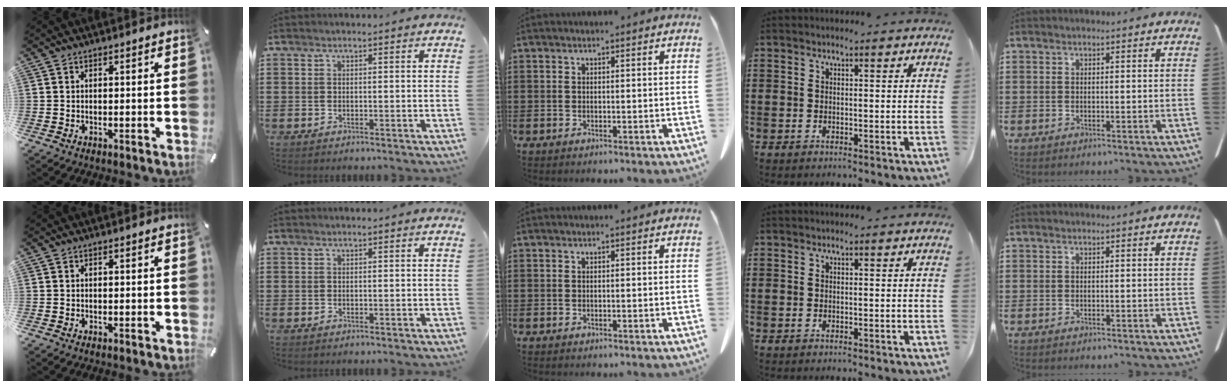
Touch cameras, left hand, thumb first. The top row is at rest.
{}